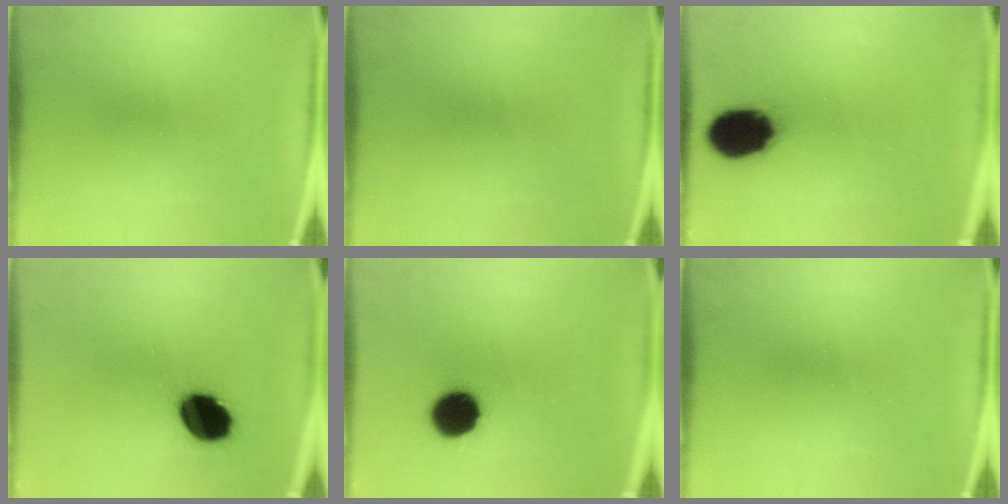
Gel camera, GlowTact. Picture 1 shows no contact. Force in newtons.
{"total": 0.0}
{"total": 14.0}
{"total": 11.7}
{"total": 9.5}
{"total": 0.0}